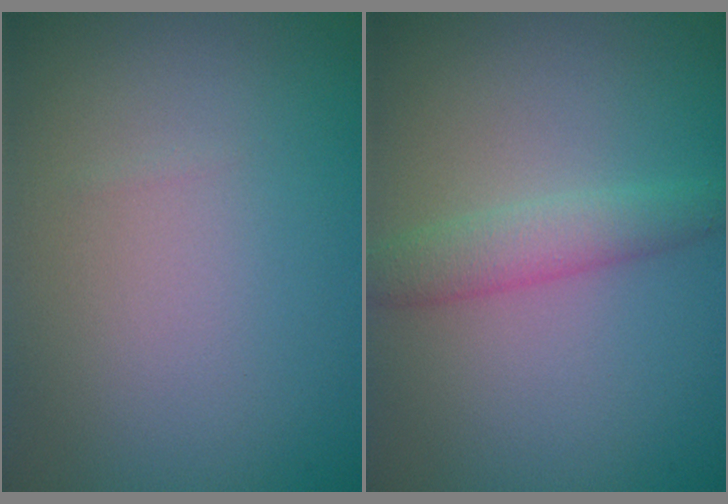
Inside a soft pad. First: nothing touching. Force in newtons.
{"total": 2.5, "press": 2.5, "slide": 0.1}